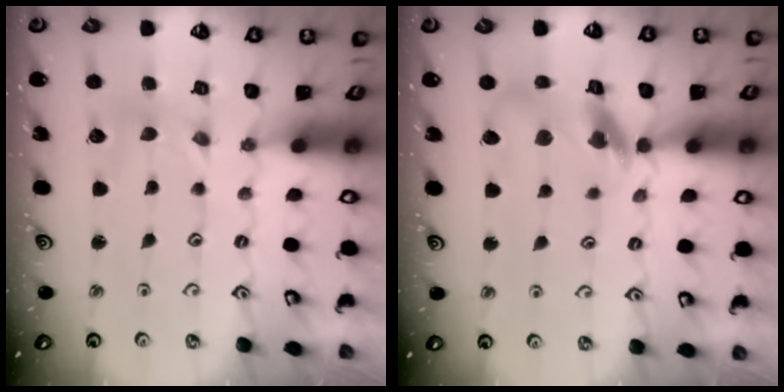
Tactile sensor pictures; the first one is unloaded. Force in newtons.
{"total": 12.5, "press": 12.5, "slide": 1.4}